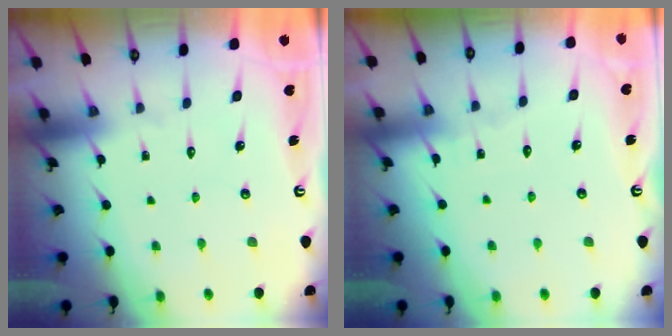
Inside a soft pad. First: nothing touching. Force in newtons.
{"total": 3.5, "press": 3.5, "slide": 0.3}